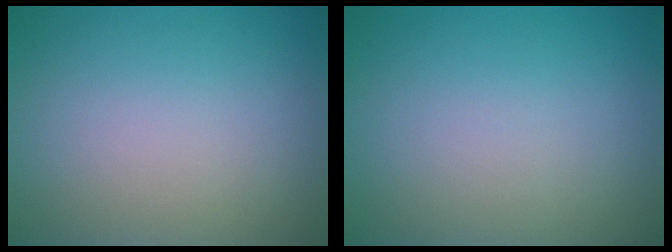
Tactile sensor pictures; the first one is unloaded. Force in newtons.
{"total": 0.0}